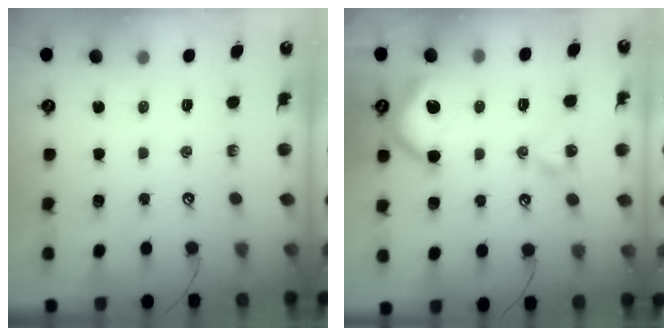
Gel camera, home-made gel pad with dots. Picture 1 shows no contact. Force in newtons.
{"total": 12.6, "press": 12.5, "slide": 1.4}